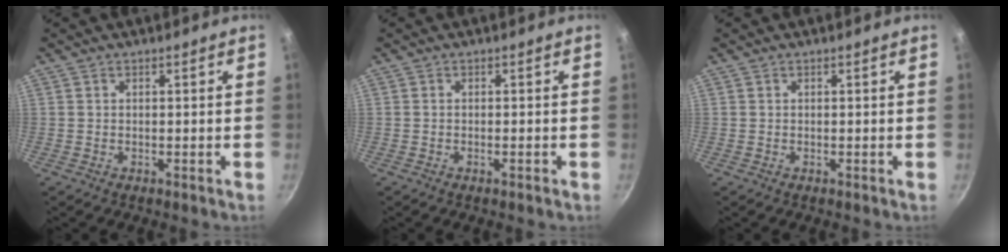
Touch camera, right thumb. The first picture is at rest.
{"total": 0.8, "force": [-0.5, 0.1, 0.7], "torque": [-0.016, 0.005, -0.011]}
{"total": 0.0}